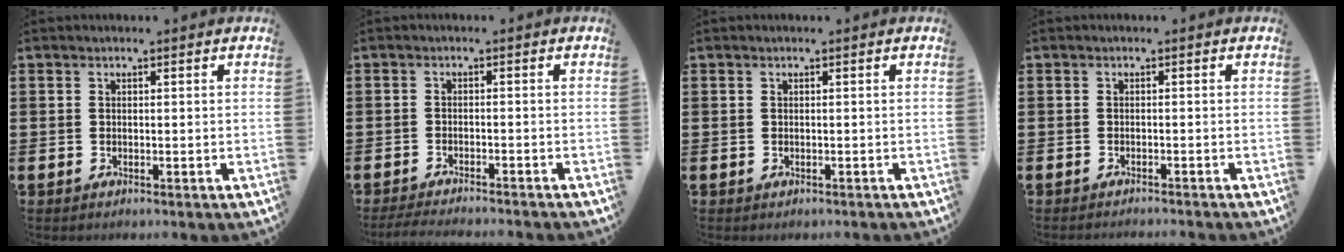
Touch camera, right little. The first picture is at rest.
{"total": 2.1, "force": [-2.0, -0.1, 0.6], "torque": [-0.008, 0.003, -0.040]}
{"total": 0.0}
{"total": 0.7, "force": [-0.7, -0.2, 0.0], "torque": [0.000, 0.000, -0.016]}